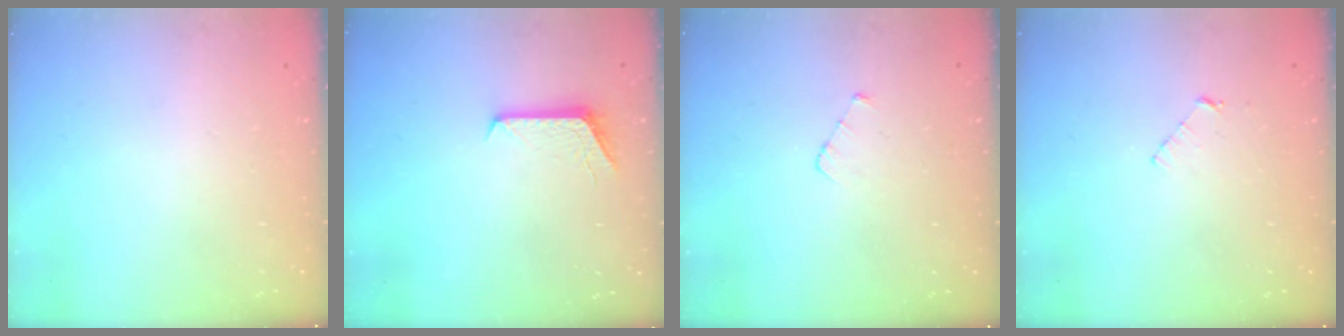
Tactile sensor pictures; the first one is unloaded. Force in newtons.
{"total": 6.4, "press": 6.4, "slide": 0.5}
{"total": 2.4, "press": 2.4, "slide": 0.3}
{"total": 3.5, "press": 3.5, "slide": 0.3}